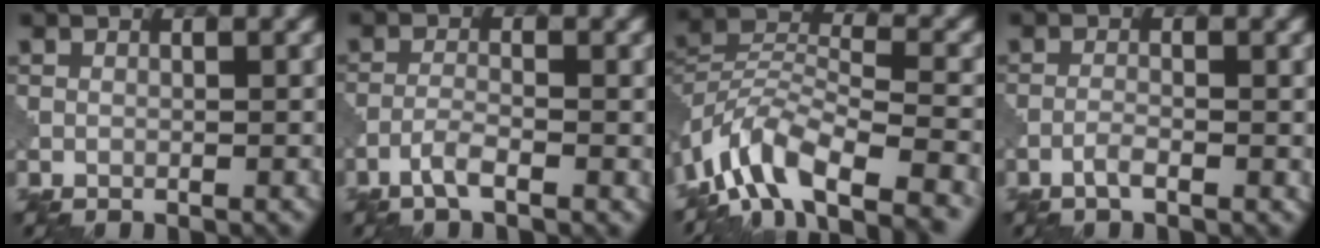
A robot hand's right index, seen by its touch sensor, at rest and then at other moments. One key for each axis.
{"total": 2.4, "fx": -1.4, "fy": 0.5, "fz": 1.9, "tx": -0.042, "ty": 0.005, "tz": -0.035}
{"total": 9.7, "fx": -6.8, "fy": 3.8, "fz": 5.8, "tx": -0.095, "ty": 0.004, "tz": -0.141}
{"total": 1.6, "fx": -0.9, "fy": 0.4, "fz": 1.2, "tx": -0.026, "ty": 0.004, "tz": -0.022}